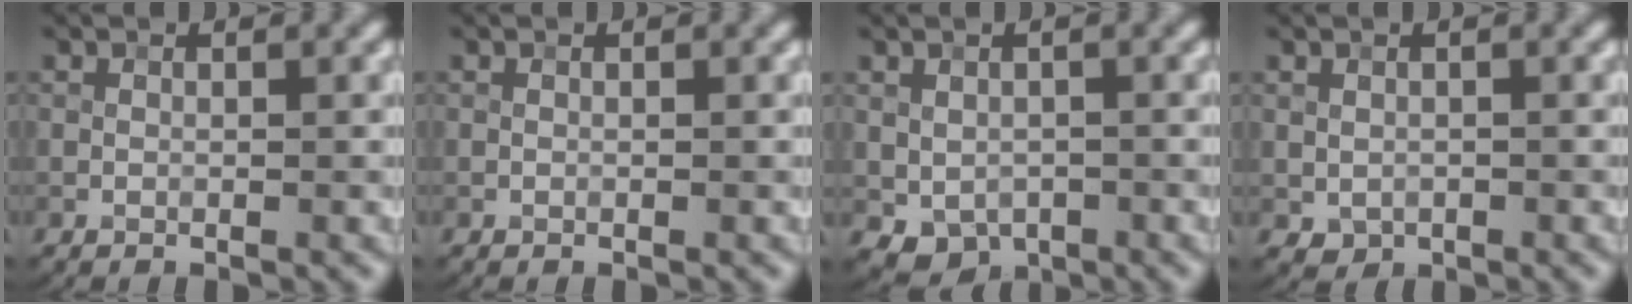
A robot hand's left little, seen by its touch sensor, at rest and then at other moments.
{"total": 0.0}
{"total": 2.9, "force": [-0.7, 2.3, 1.7], "torque": [-0.025, -0.011, -0.005]}
{"total": 1.0, "force": [-0.2, 0.8, 0.5], "torque": [-0.009, -0.006, 0.001]}